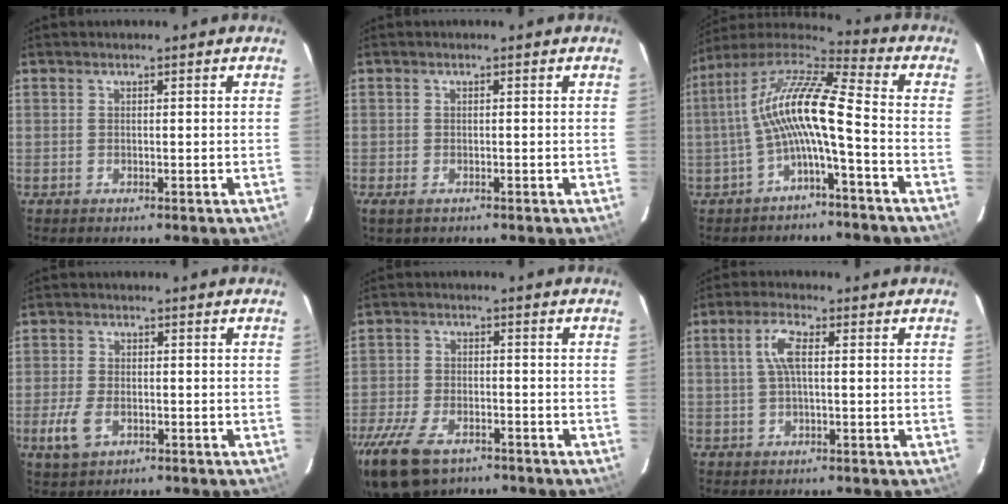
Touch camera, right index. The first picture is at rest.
{"total": 0.8, "force": [-0.6, 0.4, 0.4], "torque": [-0.008, -0.003, -0.012]}
{"total": 12.9, "force": [-2.2, 1.6, 12.6], "torque": [-0.249, 0.019, -0.048]}
{"total": 5.7, "force": [-2.2, 3.3, 4.1], "torque": [-0.100, -0.006, -0.040]}
{"total": 13.1, "force": [-8.9, 6.7, 7.0], "torque": [-0.182, -0.027, -0.162]}
{"total": 4.7, "force": [0.7, 1.4, 4.5], "torque": [-0.089, 0.008, 0.015]}